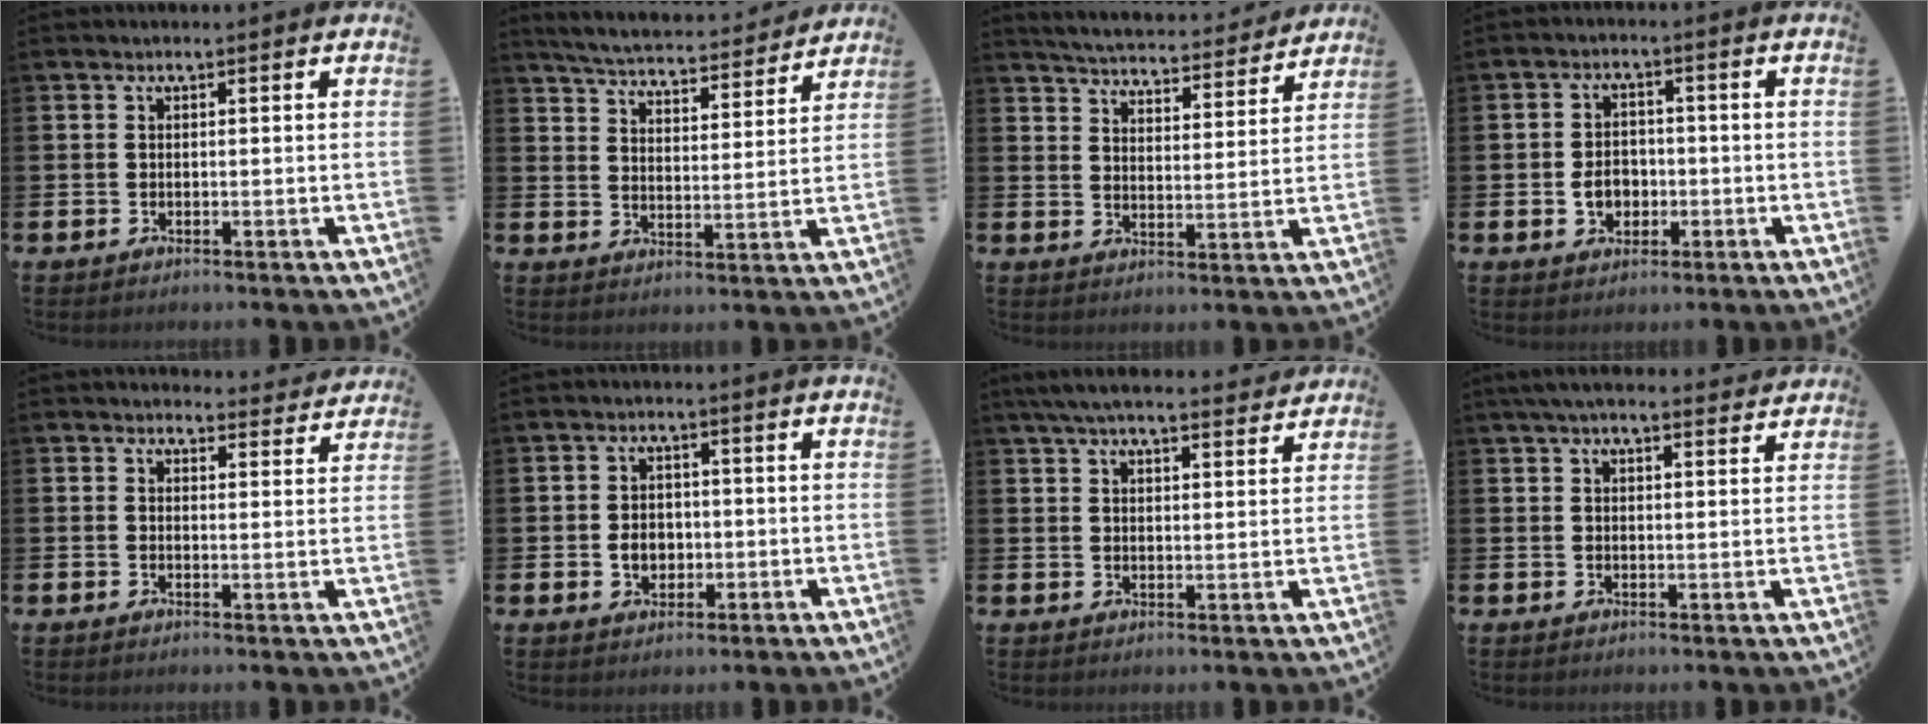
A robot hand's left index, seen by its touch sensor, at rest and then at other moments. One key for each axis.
{"total": 5.4, "fx": 5.3, "fy": 0.5, "fz": 1.0, "tx": -0.044, "ty": -0.039, "tz": 0.091}
{"total": 5.2, "fx": 5.1, "fy": 0.4, "fz": 0.6, "tx": -0.037, "ty": -0.038, "tz": 0.087}
{"total": 4.1, "fx": -0.9, "fy": 3.3, "fz": 2.3, "tx": -0.027, "ty": -0.002, "tz": -0.026}
{"total": 2.9, "fx": 2.8, "fy": 0.8, "fz": 0.0, "tx": 0.004, "ty": -0.016, "tz": 0.048}
{"total": 3.3, "fx": -0.5, "fy": 2.6, "fz": 2.0, "tx": -0.021, "ty": -0.002, "tz": -0.017}
{"total": 5.9, "fx": 5.4, "fy": 0.8, "fz": 2.1, "tx": -0.053, "ty": -0.018, "tz": 0.100}
{"total": 3.9, "fx": 3.5, "fy": 0.7, "fz": 1.6, "tx": -0.038, "ty": -0.006, "tz": 0.065}